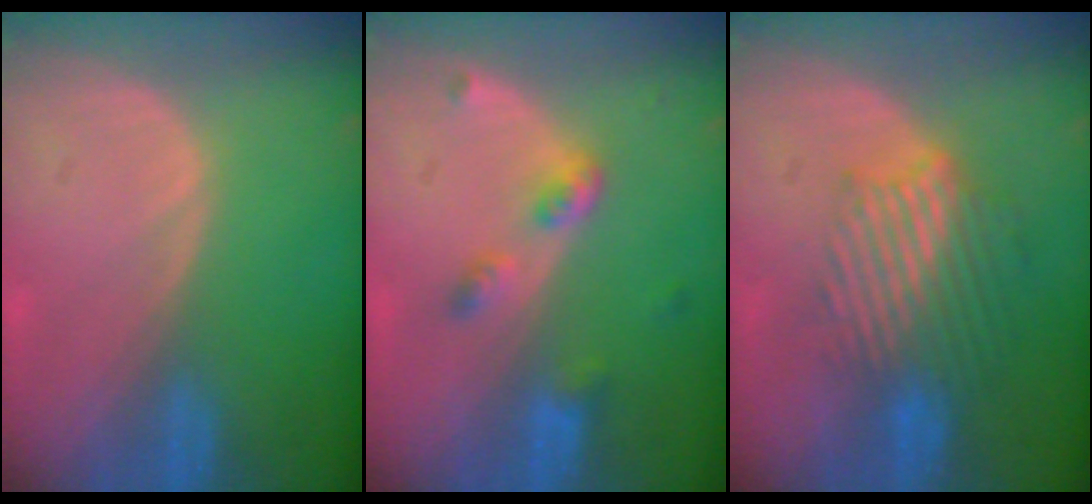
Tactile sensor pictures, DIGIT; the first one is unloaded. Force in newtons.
{"total": 4.3, "press": 4.0, "slide": 1.6}
{"total": 9.5, "press": 8.1, "slide": 5.1}